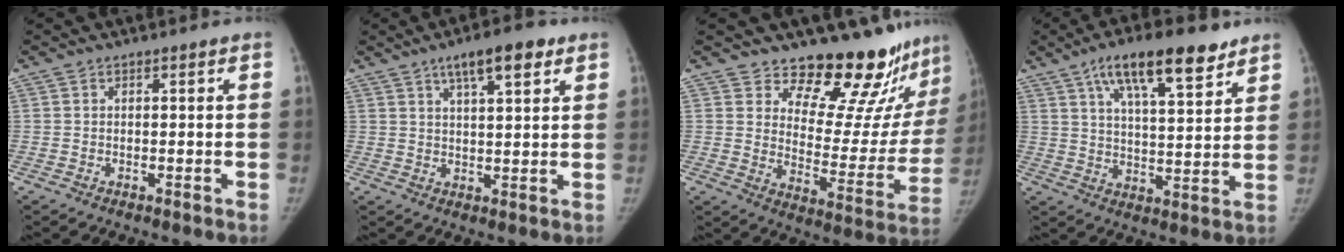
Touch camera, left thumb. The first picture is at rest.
{"total": 8.3, "force": [4.8, 2.5, 6.4], "torque": [-0.088, -0.013, 0.073]}
{"total": 19.3, "force": [17.0, 6.8, 6.3], "torque": [-0.021, -0.155, 0.219]}
{"total": 15.4, "force": [9.4, 5.0, 11.1], "torque": [-0.151, -0.032, 0.153]}